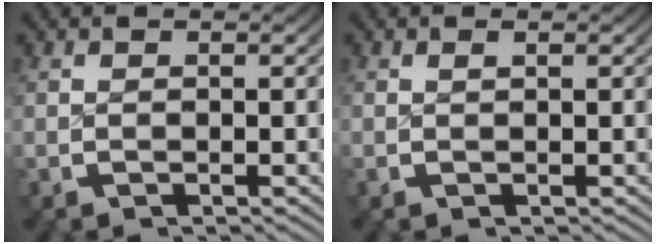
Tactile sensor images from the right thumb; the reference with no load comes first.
{"total": 0.0}